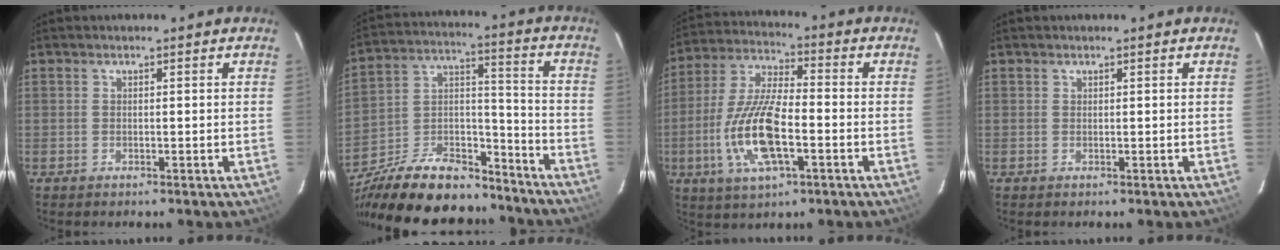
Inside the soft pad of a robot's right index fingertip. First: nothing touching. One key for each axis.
{"total": 25.0, "fx": -19.0, "fy": 10.7, "fz": 12.1, "tx": -0.248, "ty": 0.026, "tz": -0.293}
{"total": 14.8, "fx": -4.3, "fy": 5.1, "fz": 13.2, "tx": -0.282, "ty": -0.006, "tz": -0.082}
{"total": 0.0}